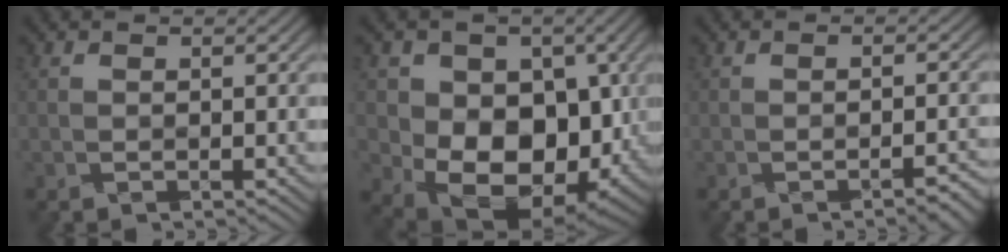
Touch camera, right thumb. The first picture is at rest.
{"total": 13.7, "force": [-1.5, 10.2, 8.9], "torque": [-0.131, -0.037, -0.019]}
{"total": 2.6, "force": [-1.3, 0.5, 2.2], "torque": [-0.029, 0.004, -0.024]}